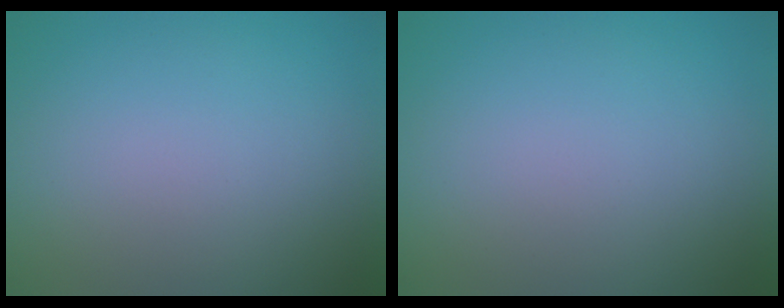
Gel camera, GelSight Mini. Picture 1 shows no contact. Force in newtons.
{"total": 0.0}